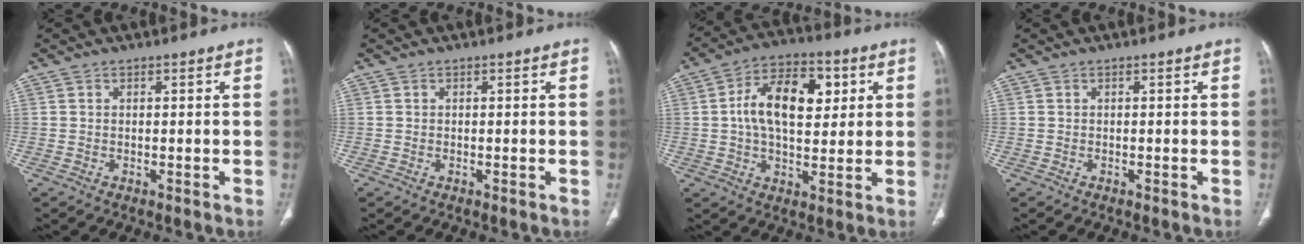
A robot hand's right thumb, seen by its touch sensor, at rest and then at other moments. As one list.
[{"total": 0.0}, {"total": 14.7, "force": [3.0, 8.5, 11.6], "torque": [-0.172, 0.008, 0.044]}, {"total": 0.0}]